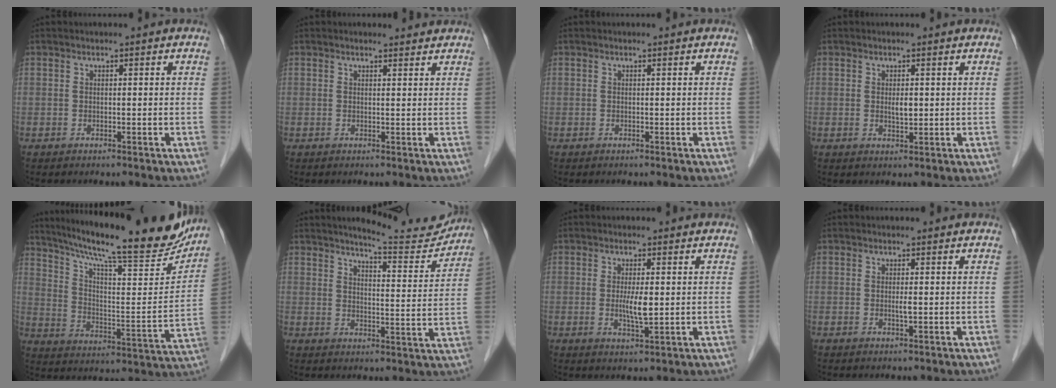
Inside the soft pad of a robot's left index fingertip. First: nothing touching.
{"total": 1.9, "force": [1.9, 0.3, 0.0], "torque": [-0.010, -0.002, 0.020]}
{"total": 0.0}
{"total": 1.6, "force": [0.4, 0.6, 1.4], "torque": [-0.027, -0.003, 0.008]}
{"total": 26.7, "force": [22.9, 3.2, 13.3], "torque": [-0.220, -0.038, 0.318]}
{"total": 10.9, "force": [10.6, 0.8, 2.5], "torque": [-0.030, -0.023, 0.132]}
{"total": 3.6, "force": [0.2, 0.6, 3.5], "torque": [-0.068, -0.006, 0.004]}
{"total": 0.9, "force": [0.1, 0.0, 0.9], "torque": [-0.021, -0.002, 0.000]}